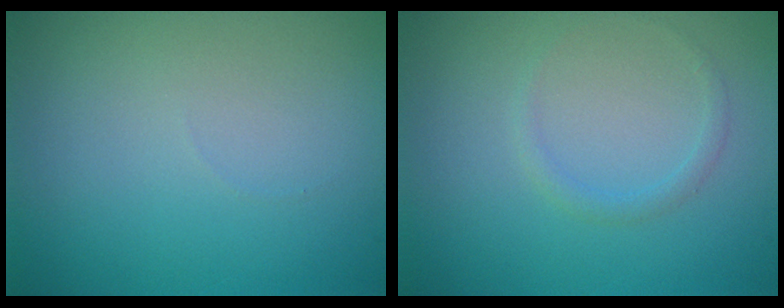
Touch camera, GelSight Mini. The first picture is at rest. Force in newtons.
{"total": 0.9, "press": 0.9, "slide": 0.0}